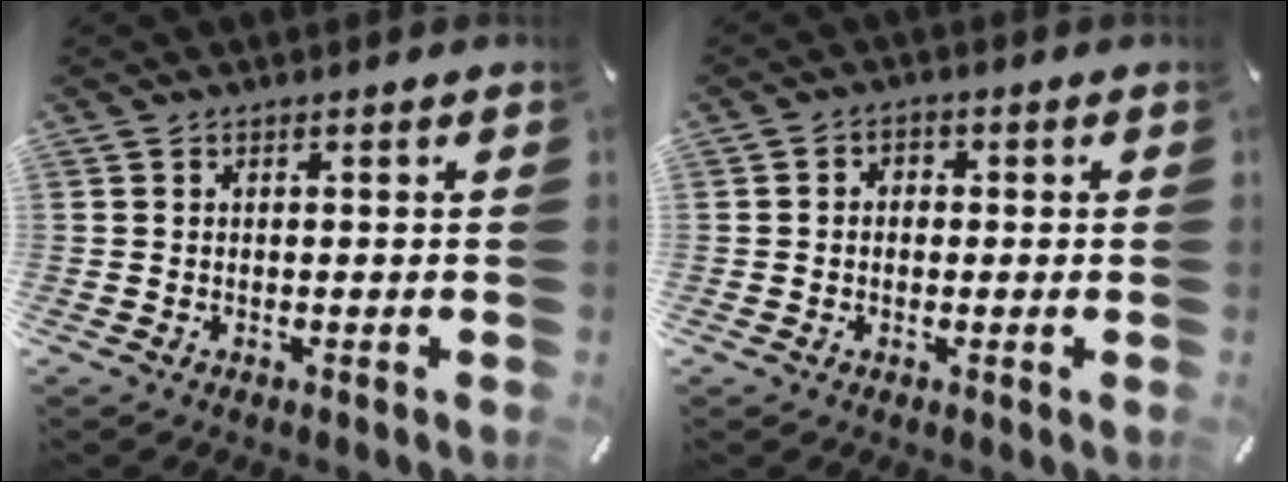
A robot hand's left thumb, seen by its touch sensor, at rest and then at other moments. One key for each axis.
{"total": 2.3, "fx": -1.0, "fy": 1.9, "fz": 0.9, "tx": -0.017, "ty": 0.011, "tz": -0.021}